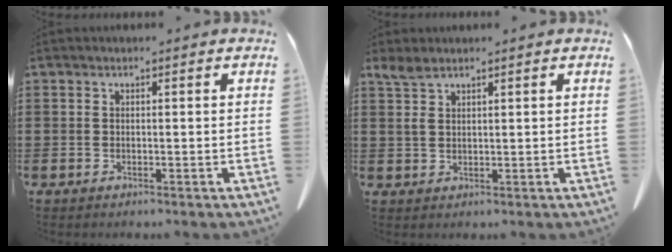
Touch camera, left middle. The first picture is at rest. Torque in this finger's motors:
{"motor_torque": [0.47, 0.32, 0.03, 0.05]}